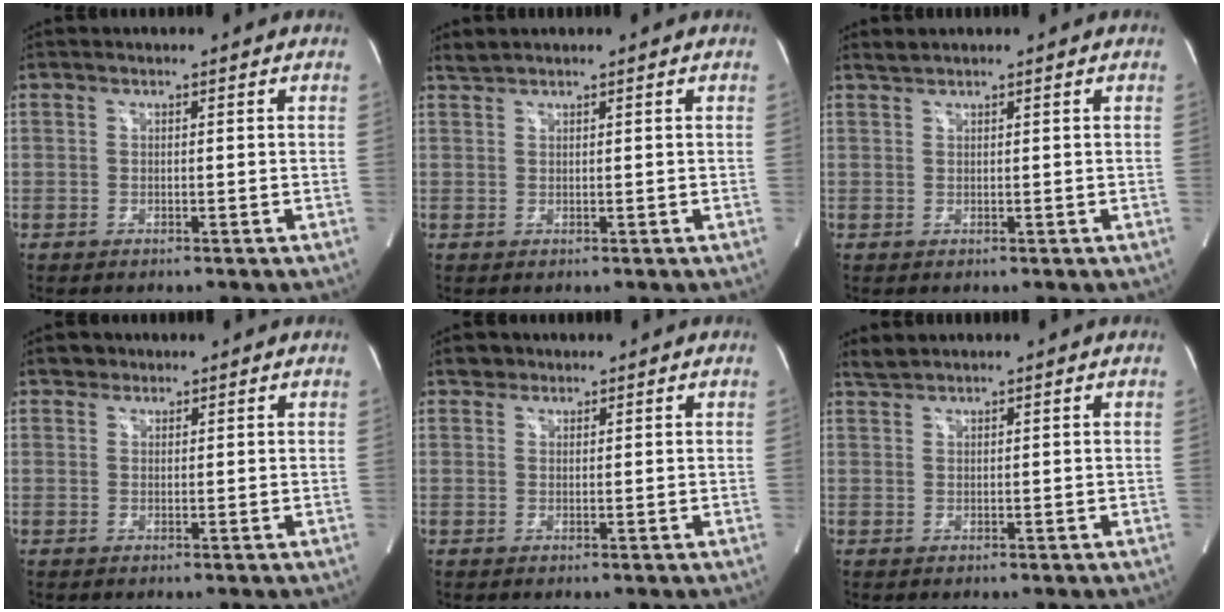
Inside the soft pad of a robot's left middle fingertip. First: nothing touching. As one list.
[{"total": 1.1, "force": [1.1, -0.3, 0.0], "torque": [-0.006, 0.006, 0.029]}, {"total": 0.9, "force": [0.9, -0.2, 0.0], "torque": [-0.006, 0.004, 0.023]}, {"total": 1.5, "force": [1.1, 1.0, 0.0], "torque": [0.003, 0.003, 0.015]}, {"total": 1.7, "force": [1.3, 1.1, 0.0], "torque": [0.002, 0.005, 0.018]}, {"total": 1.5, "force": [1.5, -0.2, 0.0], "torque": [-0.007, 0.007, 0.037]}]